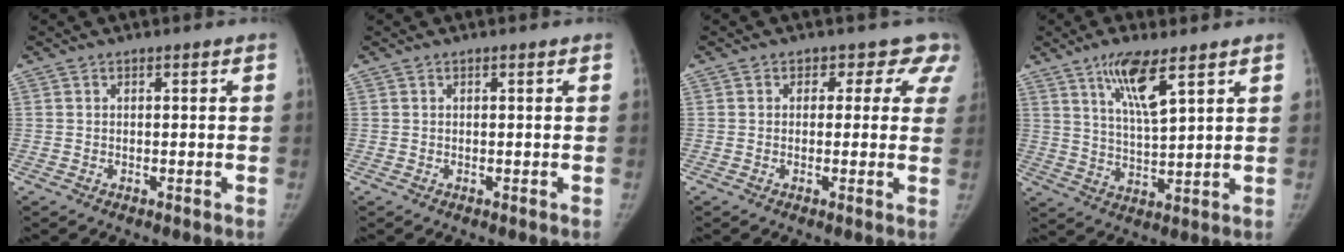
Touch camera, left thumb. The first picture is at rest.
{"total": 0.0}
{"total": 6.0, "force": [4.1, 4.3, 0.8], "torque": [0.046, -0.007, 0.017]}
{"total": 9.1, "force": [5.4, 2.0, 7.0], "torque": [-0.128, -0.030, 0.106]}